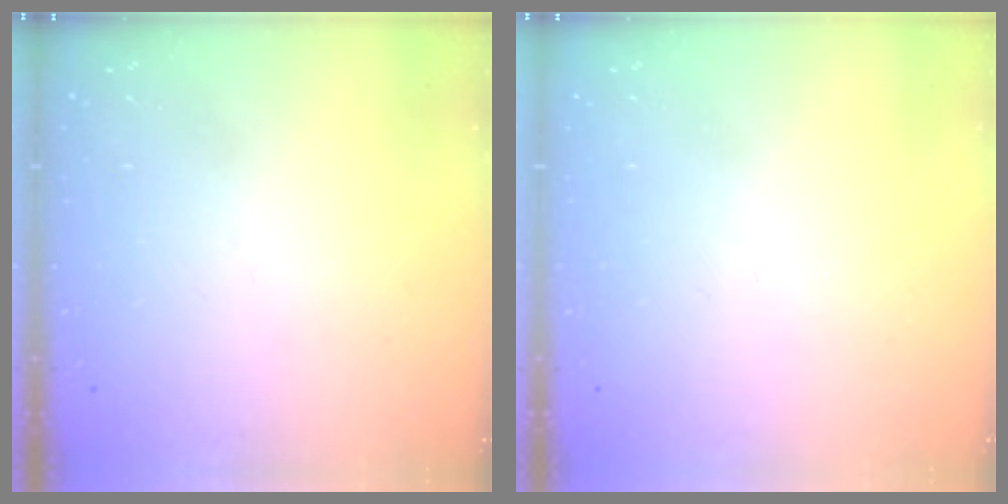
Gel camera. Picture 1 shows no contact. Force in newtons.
{"total": 0.0}